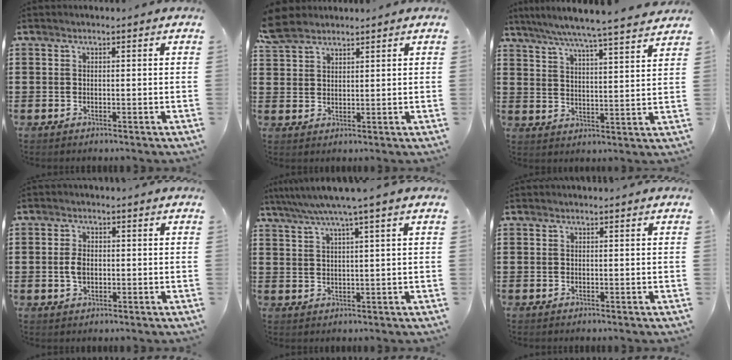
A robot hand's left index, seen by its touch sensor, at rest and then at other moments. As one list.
[{"total": 4.9, "force": [4.1, 2.1, 1.7], "torque": [-0.048, 0.002, 0.078]}, {"total": 6.0, "force": [5.4, -0.9, 2.4], "torque": [-0.067, -0.036, 0.090]}, {"total": 2.9, "force": [-0.1, 1.7, 2.3], "torque": [-0.054, 0.001, -0.005]}, {"total": 4.6, "force": [3.1, -0.6, 3.4], "torque": [-0.075, -0.008, 0.051]}, {"total": 0.0}]